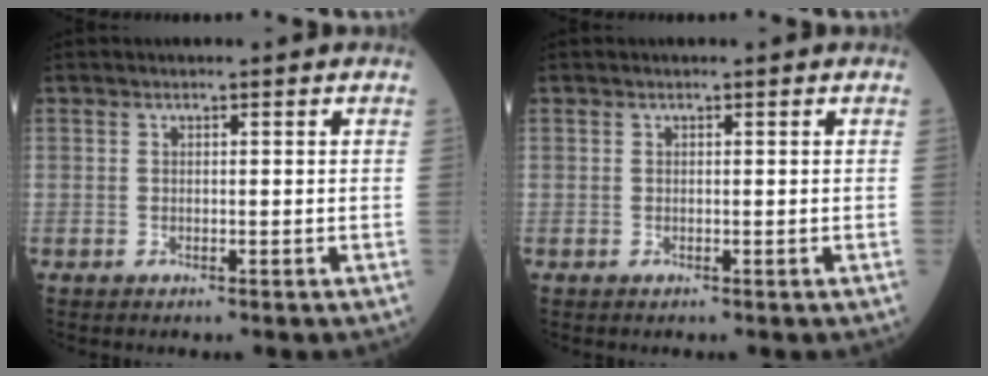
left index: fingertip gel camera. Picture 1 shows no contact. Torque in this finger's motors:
{"motor_torque": [0.00, 0.00, 0.00, 0.00]}